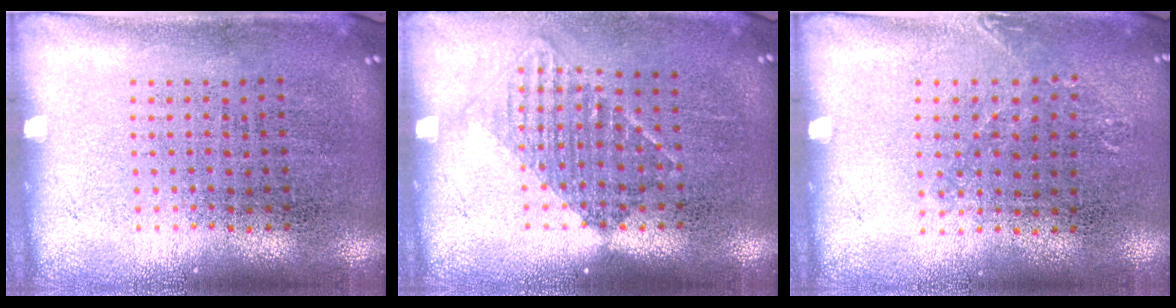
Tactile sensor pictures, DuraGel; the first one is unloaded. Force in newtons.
{"total": 1.3, "press": 1.1, "slide": 0.7}
{"total": 0.8, "press": 0.8, "slide": 0.1}